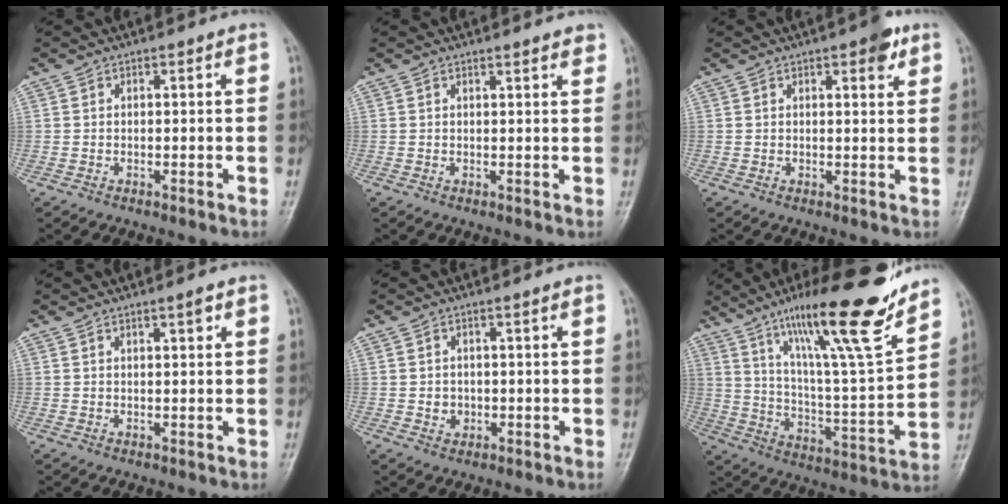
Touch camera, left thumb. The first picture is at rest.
{"total": 2.3, "force": [2.0, 0.4, 1.0], "torque": [-0.007, -0.007, 0.022]}
{"total": 3.9, "force": [2.2, 1.3, 2.9], "torque": [-0.030, -0.008, 0.024]}
{"total": 1.6, "force": [1.0, 0.2, 1.2], "torque": [-0.017, -0.005, 0.016]}
{"total": 2.0, "force": [0.1, 1.7, 1.0], "torque": [-0.008, 0.001, 0.006]}
{"total": 23.4, "force": [16.5, 2.8, 16.3], "torque": [-0.235, -0.078, 0.274]}